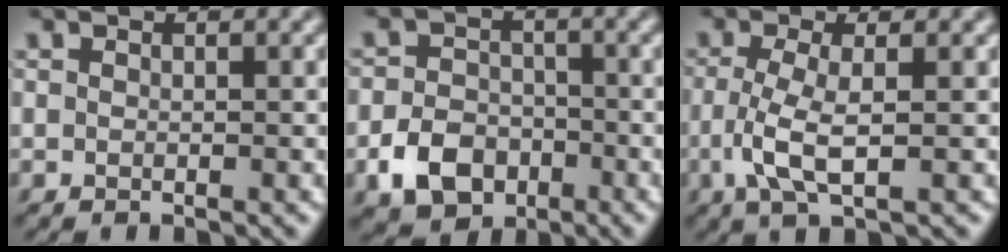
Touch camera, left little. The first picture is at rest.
{"total": 5.0, "force": [-2.5, 3.6, 2.5], "torque": [-0.045, -0.002, -0.052]}
{"total": 3.6, "force": [-0.7, 0.9, 3.4], "torque": [-0.082, -0.003, -0.016]}